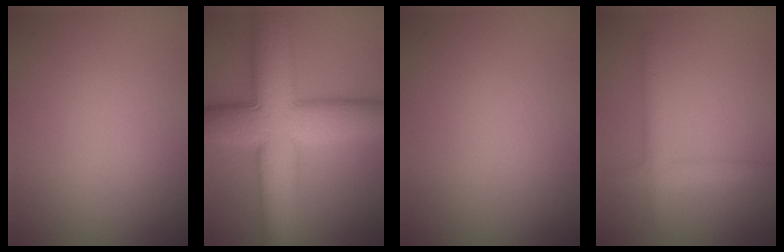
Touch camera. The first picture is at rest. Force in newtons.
{"total": 11.7, "press": 11.7, "slide": 0.1}
{"total": 0.0}
{"total": 1.7, "press": 1.7, "slide": 0.0}